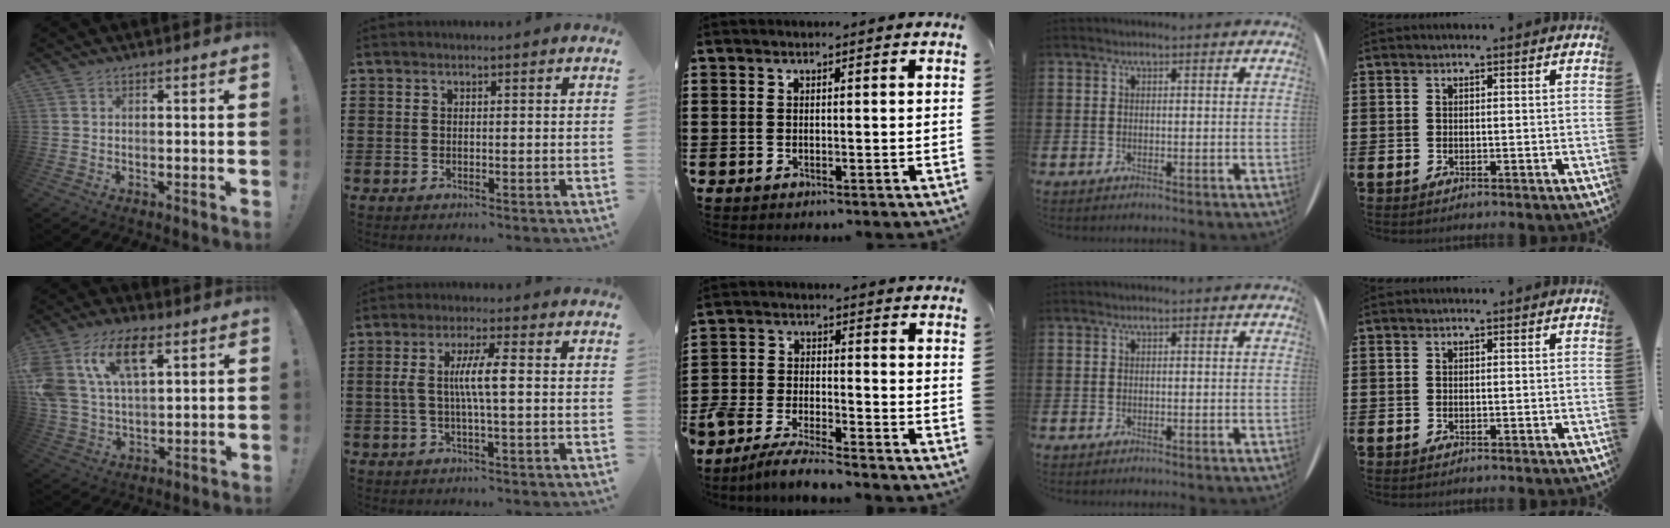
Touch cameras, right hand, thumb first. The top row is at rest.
{"thumb": {"total": 16.1, "force": [7.3, 9.0, 11.1], "torque": [-0.234, -0.010, 0.135]}, "index": {"total": 6.0, "force": [0.2, 0.8, 6.0], "torque": [-0.124, -0.006, -0.004]}, "middle": {"total": 5.6, "force": [-5.4, 0.4, 1.2], "torque": [-0.035, 0.002, -0.111]}}